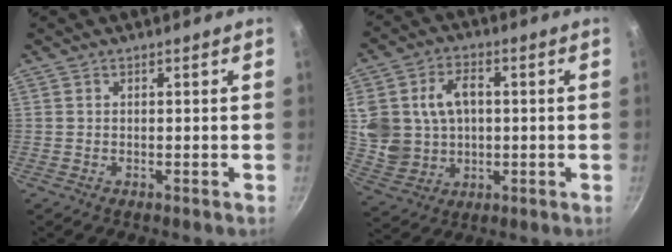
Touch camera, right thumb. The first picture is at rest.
{"total": 13.4, "force": [1.7, 10.1, 8.6], "torque": [-0.141, 0.011, 0.044]}